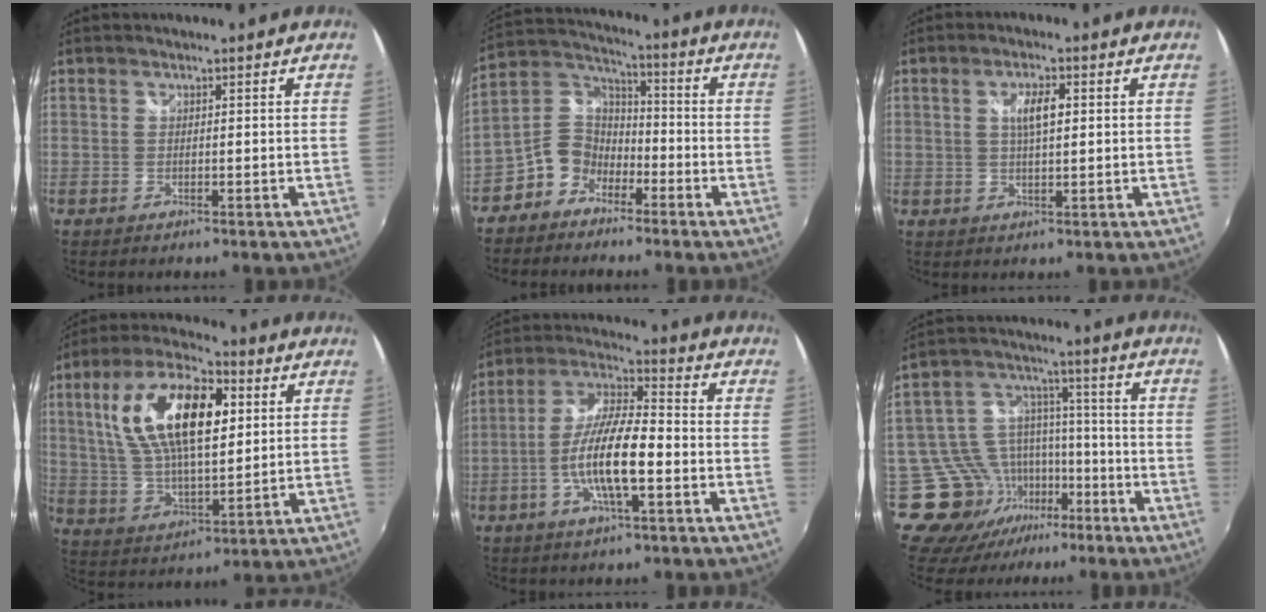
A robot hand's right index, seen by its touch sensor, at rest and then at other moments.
{"total": 8.2, "force": [-5.0, 6.1, 2.2], "torque": [-0.052, 0.034, -0.108]}
{"total": 4.5, "force": [1.0, 1.4, 4.2], "torque": [-0.073, 0.003, 0.018]}
{"total": 19.4, "force": [5.5, 8.4, 16.6], "torque": [-0.314, 0.023, 0.103]}
{"total": 12.7, "force": [-3.8, 3.0, 11.7], "torque": [-0.238, -0.001, -0.072]}
{"total": 15.2, "force": [-8.6, 11.6, 4.9], "torque": [-0.116, 0.038, -0.125]}